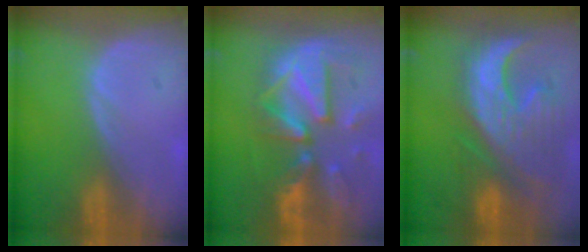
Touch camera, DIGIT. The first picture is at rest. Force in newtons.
{"total": 12.1, "press": 10.5, "slide": 6.1}
{"total": 13.2, "press": 11.3, "slide": 6.8}